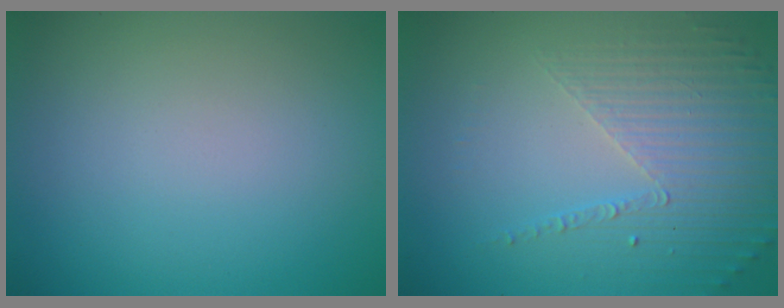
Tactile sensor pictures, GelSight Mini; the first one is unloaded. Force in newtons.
{"total": 4.8, "press": 3.2, "slide": 3.5}